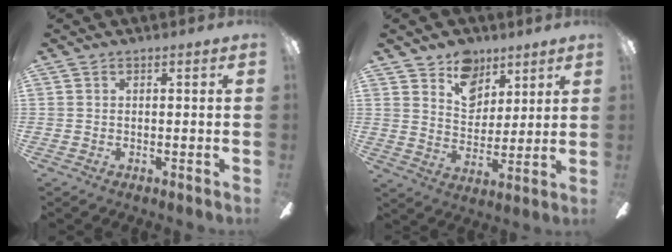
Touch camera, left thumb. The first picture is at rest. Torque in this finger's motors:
{"motor_torque": [0.04, 0.16, -0.17, -0.12, 0.02]}